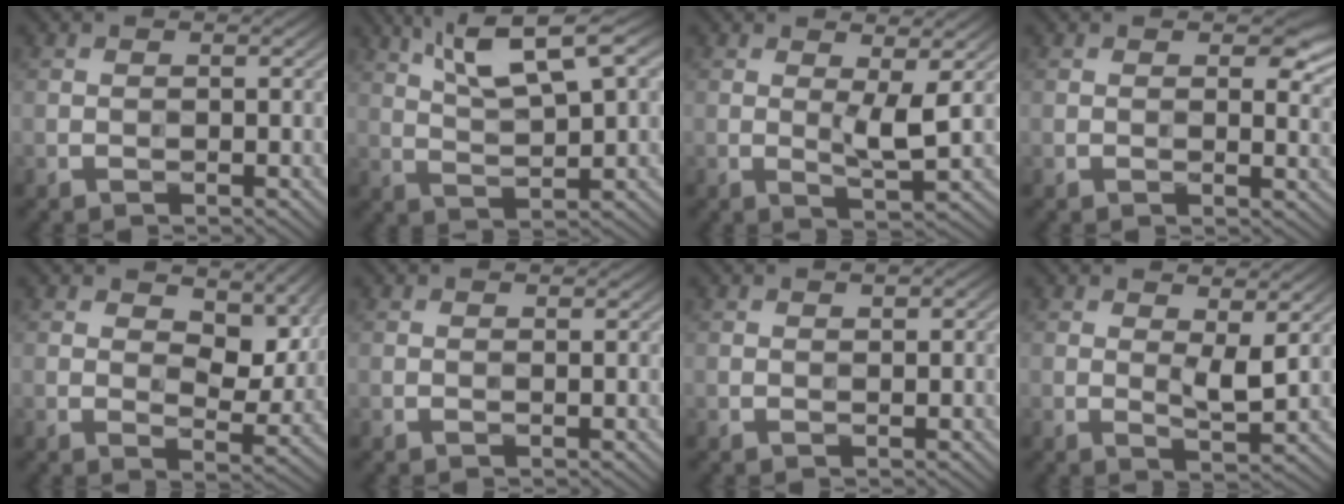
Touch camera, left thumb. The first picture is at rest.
{"total": 9.6, "force": [4.9, 2.4, 7.9], "torque": [-0.155, 0.017, 0.092]}
{"total": 3.6, "force": [0.7, 0.6, 3.5], "torque": [-0.069, -0.005, 0.016]}
{"total": 3.7, "force": [1.6, 2.0, 2.7], "torque": [-0.038, -0.006, 0.025]}
{"total": 8.7, "force": [4.0, 4.6, 6.3], "torque": [-0.104, -0.006, 0.062]}
{"total": 0.0}
{"total": 1.2, "force": [0.5, 0.4, 1.0], "torque": [-0.017, 0.002, 0.009]}
{"total": 3.2, "force": [1.0, 0.9, 2.9], "torque": [-0.060, -0.006, 0.020]}